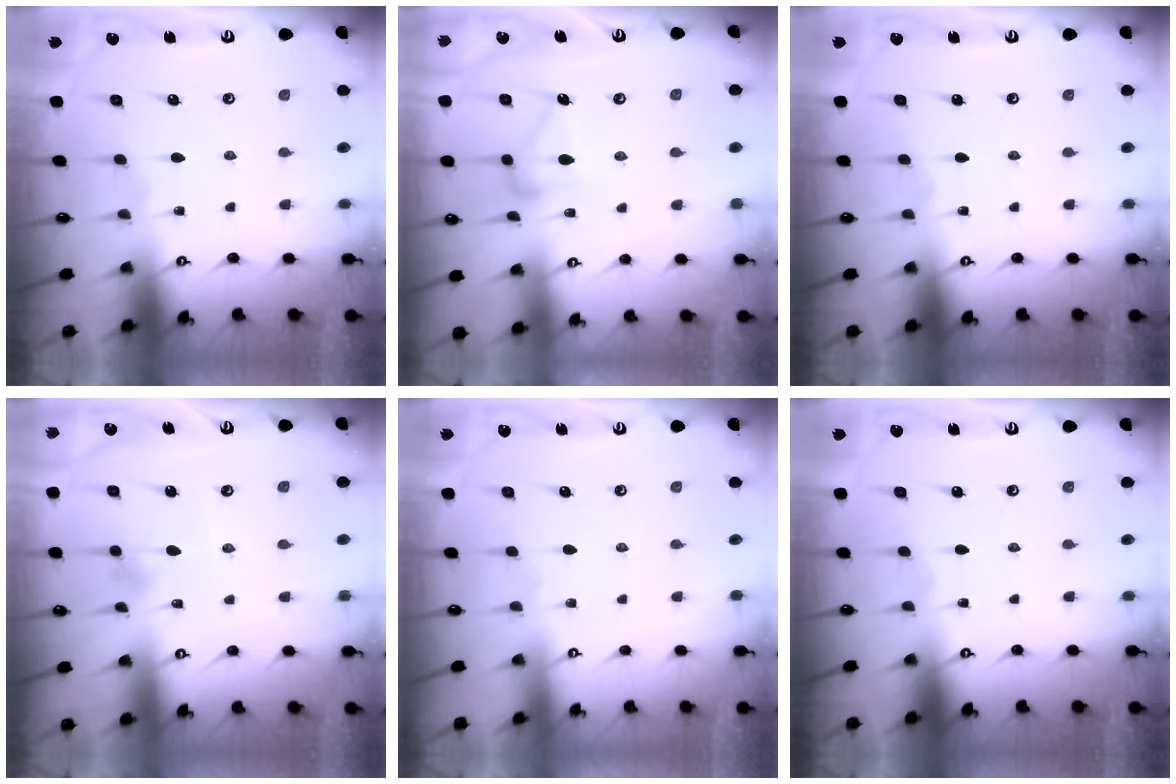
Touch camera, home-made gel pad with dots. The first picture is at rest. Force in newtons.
{"total": 12.6, "press": 12.5, "slide": 0.6}
{"total": 0.0}
{"total": 5.3, "press": 5.2, "slide": 0.7}
{"total": 3.8, "press": 3.8, "slide": 0.1}
{"total": 0.0}